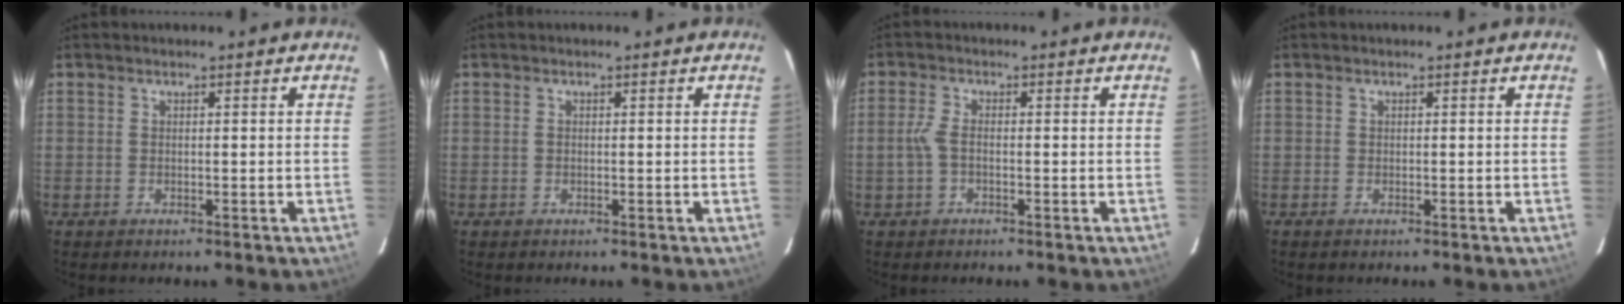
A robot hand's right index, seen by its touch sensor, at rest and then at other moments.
{"total": 0.0}
{"total": 2.8, "force": [-0.7, 1.2, 2.4], "torque": [-0.058, 0.002, -0.013]}
{"total": 0.0}